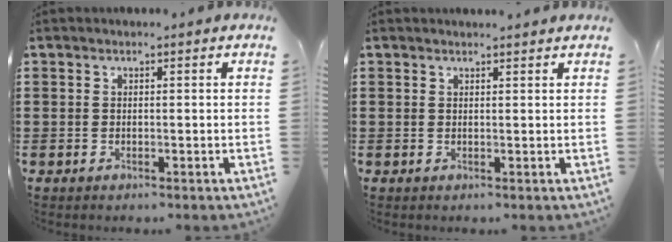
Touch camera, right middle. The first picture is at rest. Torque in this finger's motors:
{"motor_torque": [-0.11, -0.01, 0.00, 0.01]}